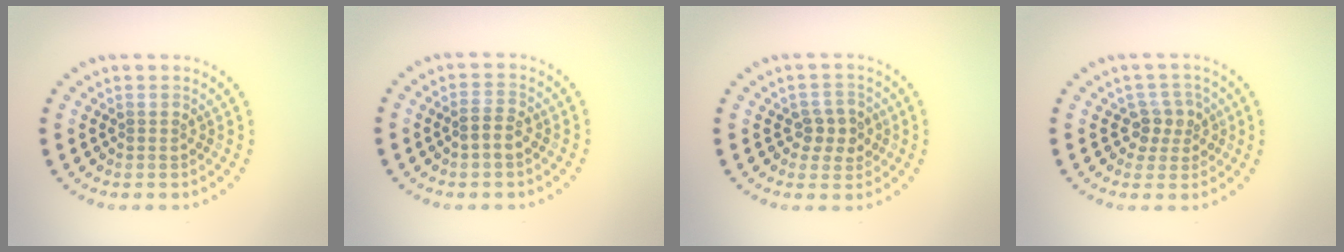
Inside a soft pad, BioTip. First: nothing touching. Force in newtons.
{"total": 1.9, "press": 1.7, "slide": 0.7}
{"total": 2.5, "press": 2.4, "slide": 0.7}
{"total": 2.3, "press": 2.1, "slide": 1.0}